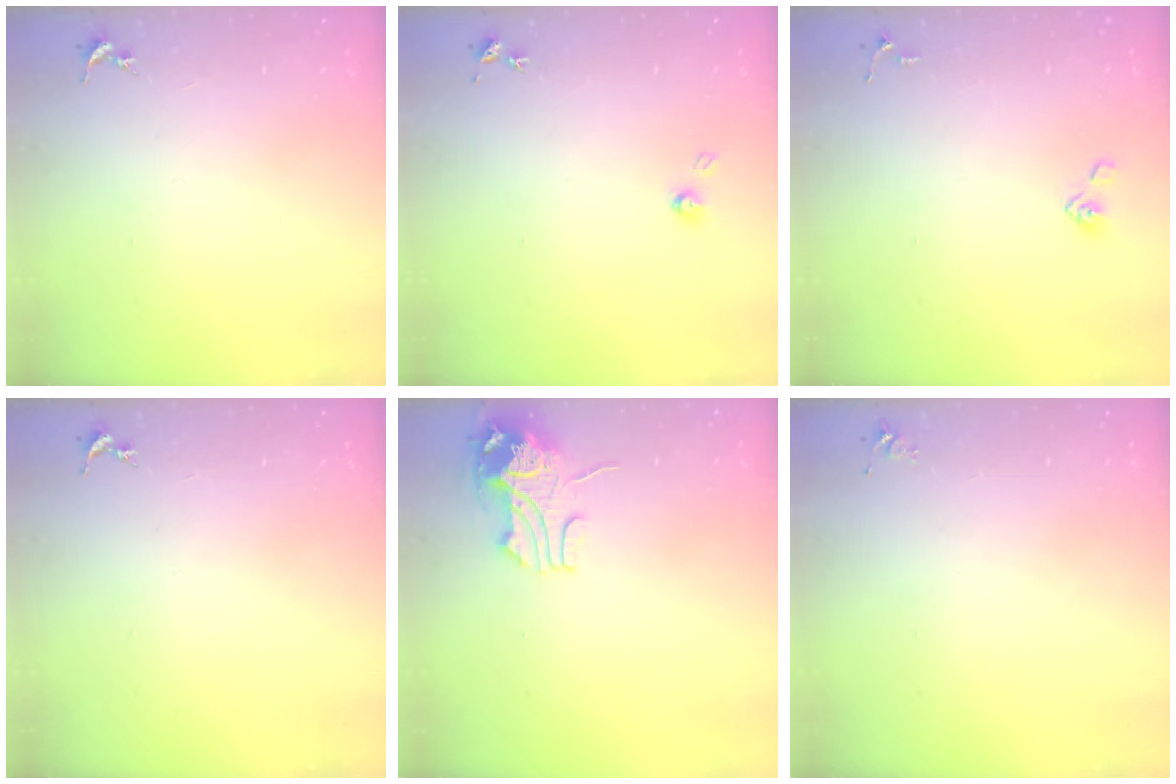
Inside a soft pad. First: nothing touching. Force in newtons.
{"total": 3.4, "press": 3.4, "slide": 0.5}
{"total": 4.5, "press": 3.8, "slide": 2.3}
{"total": 0.0}
{"total": 10.2, "press": 10.1, "slide": 1.3}
{"total": 4.1, "press": 4.1, "slide": 0.6}